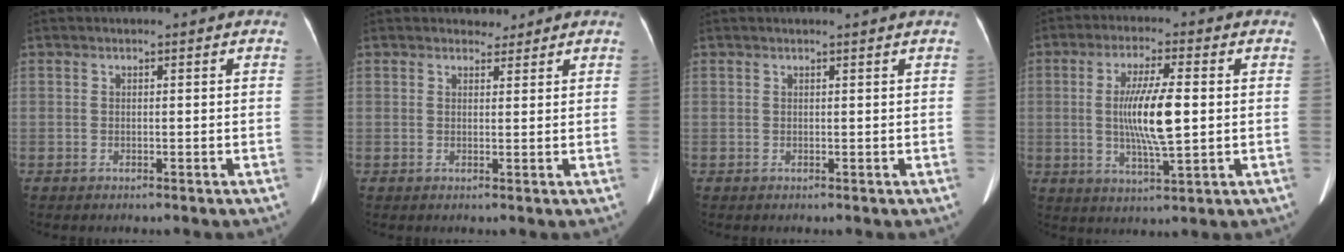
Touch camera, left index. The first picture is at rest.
{"total": 1.7, "force": [1.5, 0.8, -0.1], "torque": [0.003, -0.002, 0.019]}
{"total": 1.2, "force": [1.1, -0.3, 0.4], "torque": [-0.013, -0.001, 0.017]}
{"total": 9.7, "force": [0.2, 1.2, 9.6], "torque": [-0.184, -0.005, 0.004]}